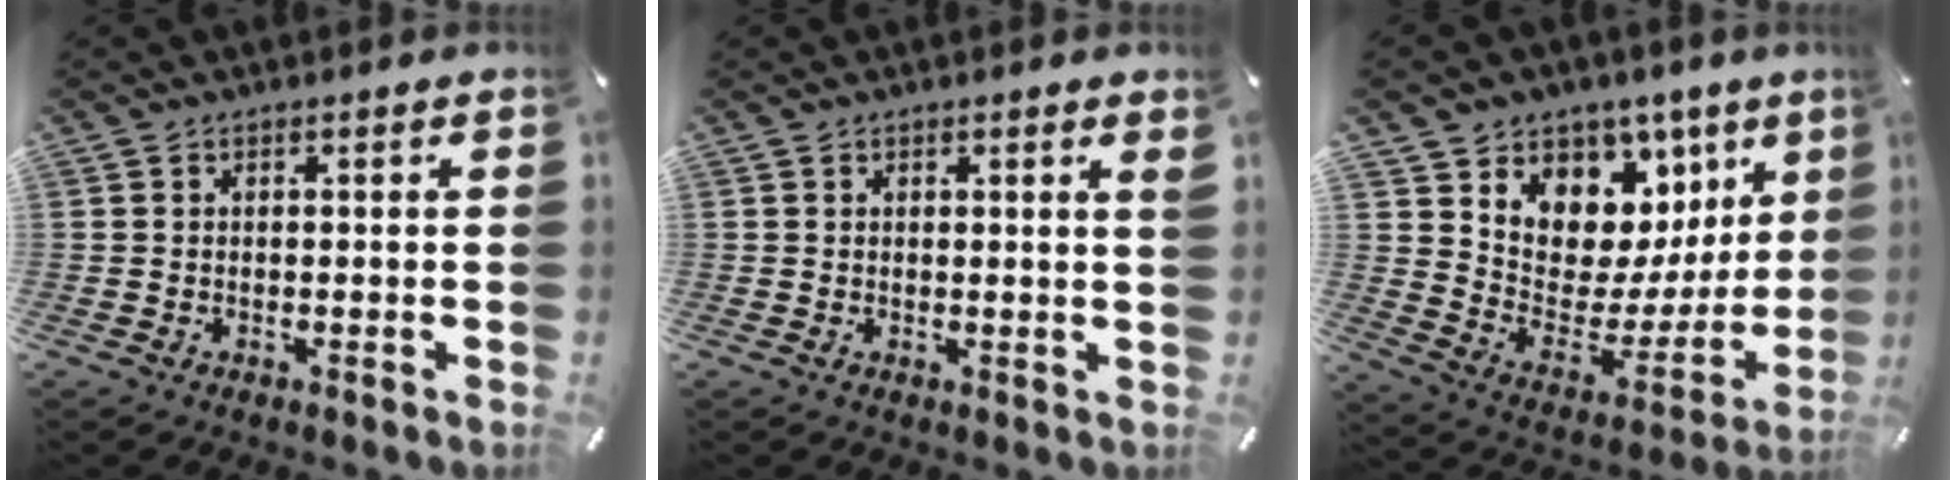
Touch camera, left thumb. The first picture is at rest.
{"total": 1.2, "force": [0.7, 0.0, 1.0], "torque": [-0.012, -0.004, 0.009]}
{"total": 9.9, "force": [6.5, 7.5, 0.9], "torque": [-0.009, -0.097, 0.116]}